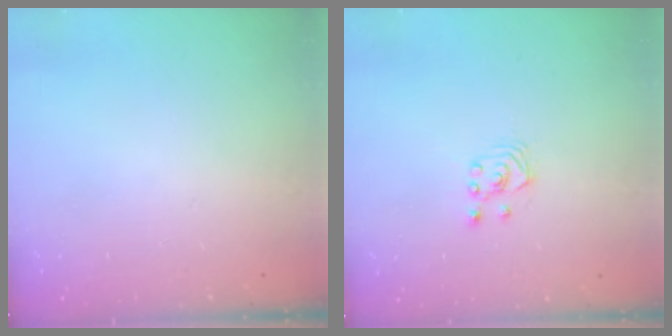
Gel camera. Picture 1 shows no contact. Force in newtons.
{"total": 2.1, "press": 2.1, "slide": 0.3}